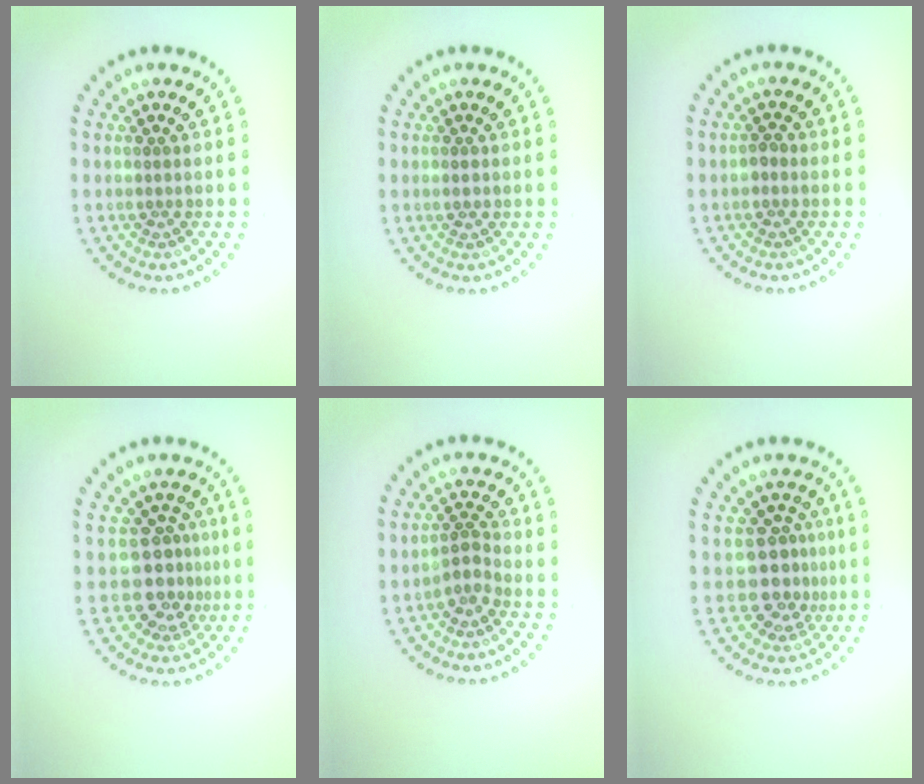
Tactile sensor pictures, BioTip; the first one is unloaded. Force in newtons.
{"total": 0.9, "press": 0.9, "slide": 0.1}
{"total": 0.8, "press": 0.8, "slide": 0.2}
{"total": 3.0, "press": 2.0, "slide": 2.2}
{"total": 1.9, "press": 1.3, "slide": 1.4}
{"total": 3.1, "press": 2.2, "slide": 2.1}